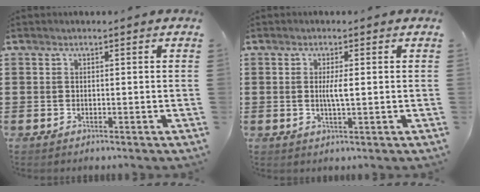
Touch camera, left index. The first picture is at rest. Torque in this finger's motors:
{"motor_torque": [0.18, 0.01, 0.11, 0.04]}